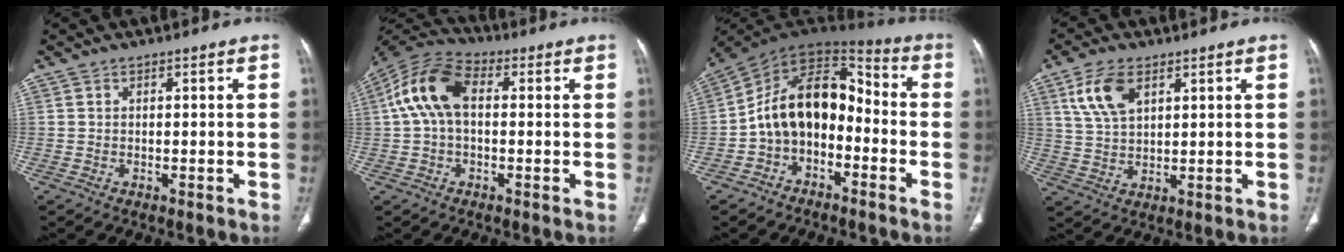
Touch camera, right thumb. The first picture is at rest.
{"total": 11.7, "force": [1.2, 7.1, 9.2], "torque": [-0.183, 0.033, 0.012]}
{"total": 14.6, "force": [-3.2, 9.9, 10.3], "torque": [-0.145, 0.081, -0.067]}
{"total": 8.2, "force": [3.9, 4.4, 5.8], "torque": [-0.110, -0.008, 0.081]}